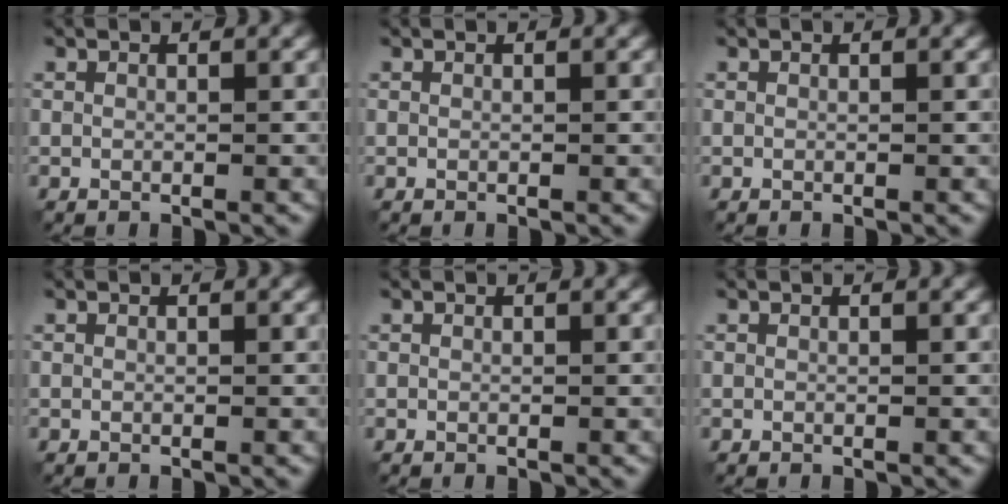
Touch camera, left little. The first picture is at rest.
{"total": 0.0}
{"total": 0.0}
{"total": 0.0}
{"total": 0.0}
{"total": 0.0}